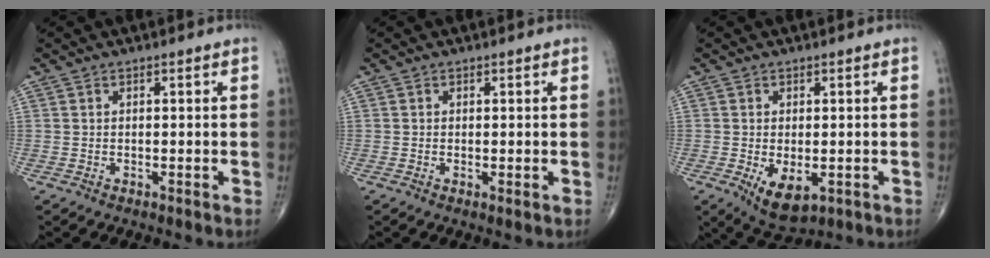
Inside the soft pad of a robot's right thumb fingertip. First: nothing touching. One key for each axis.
{"total": 0.7, "fx": 0.0, "fy": 0.1, "fz": 0.7, "tx": -0.015, "ty": -0.004, "tz": -0.002}
{"total": 6.4, "fx": -1.8, "fy": 3.3, "fz": 5.2, "tx": -0.085, "ty": -0.012, "tz": -0.017}